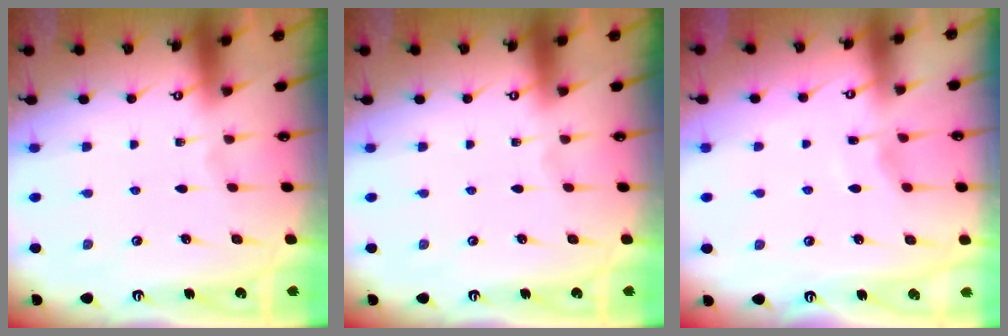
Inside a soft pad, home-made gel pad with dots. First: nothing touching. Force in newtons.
{"total": 0.0}
{"total": 3.0, "press": 2.9, "slide": 0.4}